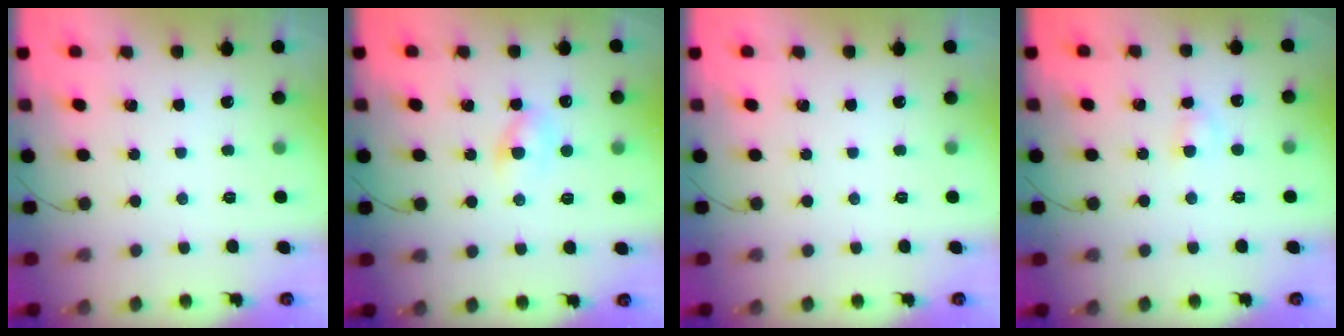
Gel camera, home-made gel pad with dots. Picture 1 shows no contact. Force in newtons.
{"total": 2.5, "press": 2.3, "slide": 0.9}
{"total": 0.0}
{"total": 2.7, "press": 2.5, "slide": 1.1}